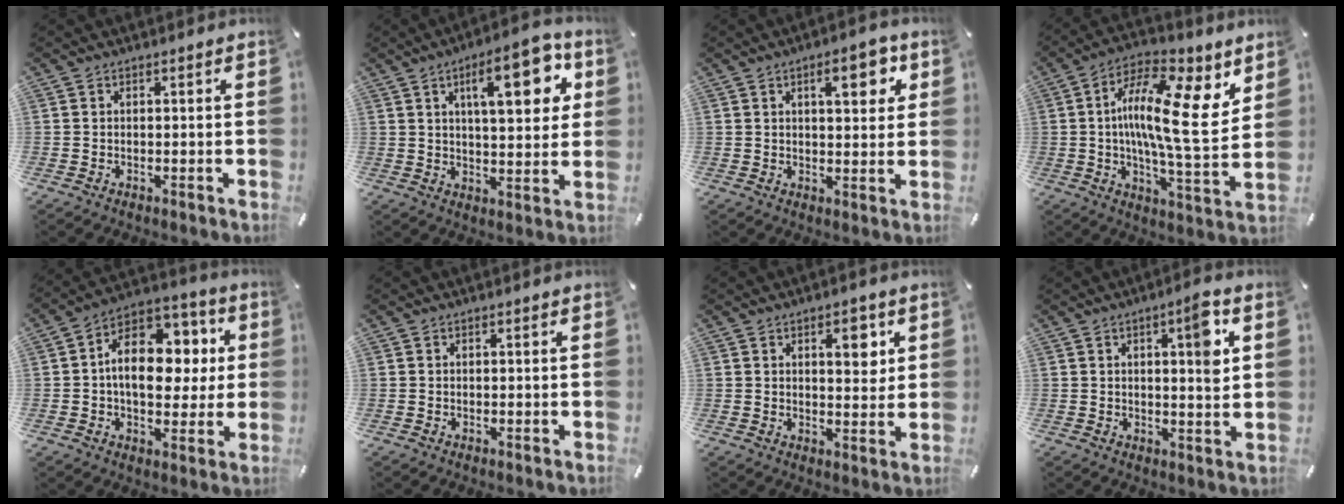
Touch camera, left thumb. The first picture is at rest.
{"total": 15.0, "force": [6.1, 5.7, 12.5], "torque": [-0.179, -0.012, 0.094]}
{"total": 8.2, "force": [3.5, 3.3, 6.6], "torque": [-0.087, -0.009, 0.049]}
{"total": 19.1, "force": [4.8, 6.1, 17.5], "torque": [-0.310, -0.044, 0.070]}
{"total": 15.0, "force": [1.6, 10.7, 10.4], "torque": [-0.149, -0.007, 0.031]}
{"total": 0.0}
{"total": 6.6, "force": [2.7, 3.3, 5.1], "torque": [-0.060, -0.012, 0.037]}
{"total": 7.7, "force": [2.7, 1.8, 7.0], "torque": [-0.082, -0.019, 0.031]}